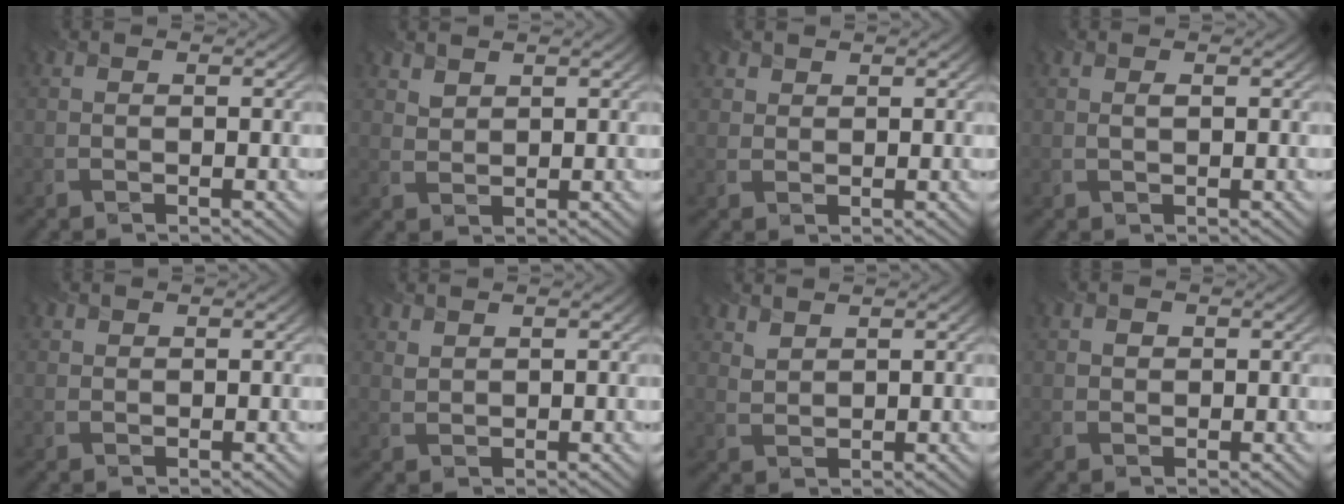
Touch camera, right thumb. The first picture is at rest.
{"total": 1.8, "force": [1.6, 0.8, 0.2], "torque": [-0.010, -0.002, 0.040]}
{"total": 2.0, "force": [1.5, 1.3, 0.1], "torque": [-0.005, 0.000, 0.033]}
{"total": 0.6, "force": [0.3, 0.3, 0.4], "torque": [-0.012, -0.002, 0.008]}
{"total": 1.1, "force": [0.9, 0.7, -0.1], "torque": [0.000, -0.001, 0.021]}
{"total": 1.4, "force": [1.3, 0.5, 0.1], "torque": [-0.010, -0.001, 0.033]}
{"total": 2.2, "force": [2.0, 0.8, 0.5], "torque": [-0.016, -0.002, 0.048]}
{"total": 1.1, "force": [0.5, 0.9, 0.0], "torque": [-0.003, -0.003, 0.012]}